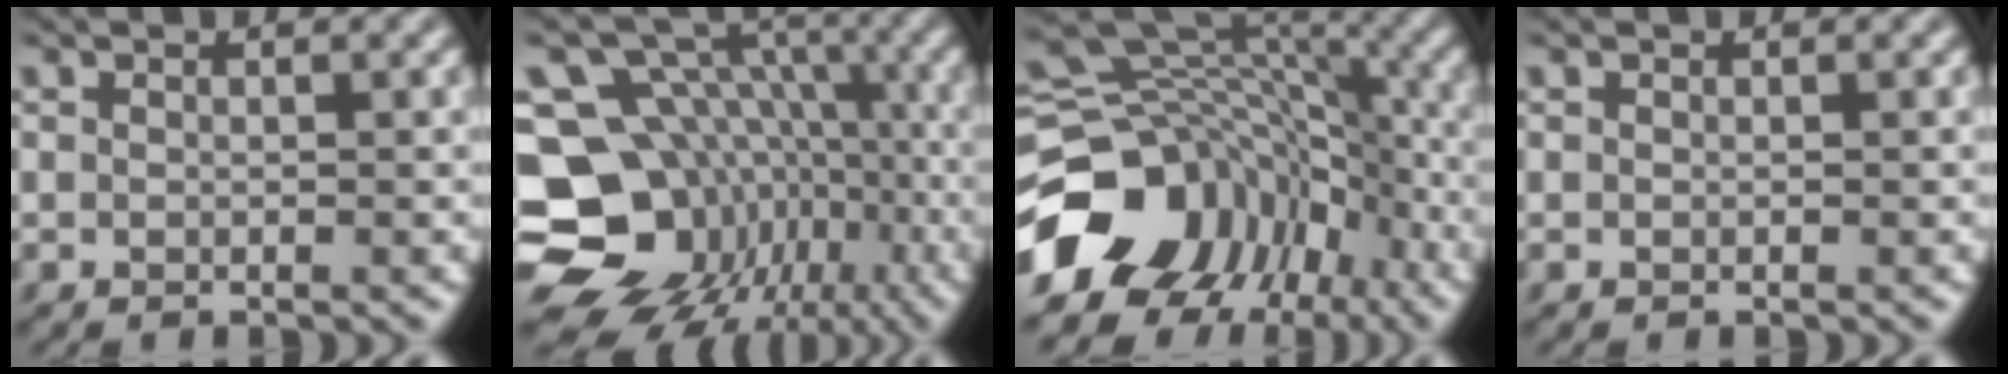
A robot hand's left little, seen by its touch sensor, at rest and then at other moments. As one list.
[{"total": 16.7, "force": [-5.9, 13.8, 7.2], "torque": [-0.138, -0.004, -0.083]}, {"total": 14.4, "force": [-8.0, 10.5, 5.9], "torque": [-0.126, 0.010, -0.125]}, {"total": 0.0}]